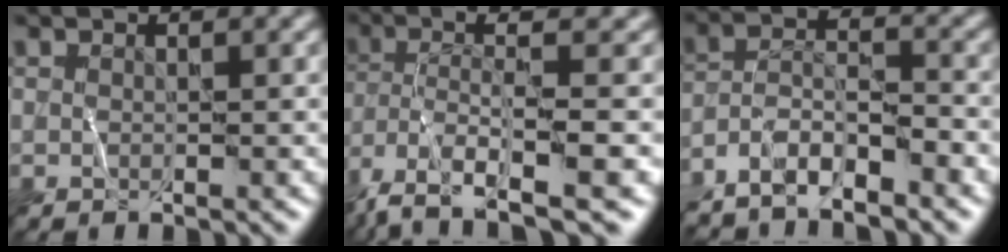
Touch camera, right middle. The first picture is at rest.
{"total": 8.3, "force": [-3.4, 1.8, 7.3], "torque": [-0.142, -0.003, -0.065]}
{"total": 5.5, "force": [-4.6, 1.0, 2.9], "torque": [-0.049, 0.006, -0.091]}